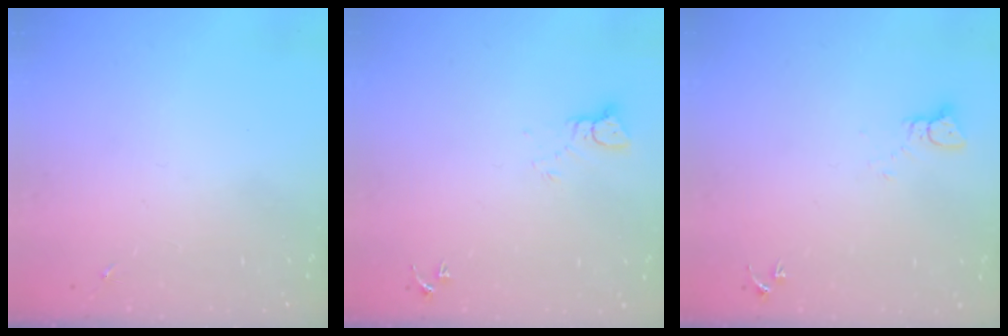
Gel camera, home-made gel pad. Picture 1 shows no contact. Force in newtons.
{"total": 3.1, "press": 3.1, "slide": 0.1}
{"total": 2.4, "press": 2.4, "slide": 0.2}